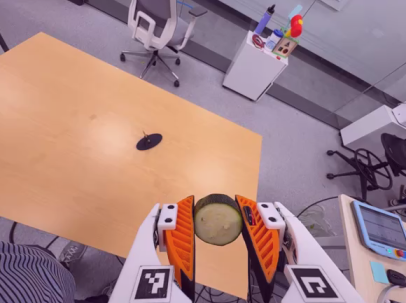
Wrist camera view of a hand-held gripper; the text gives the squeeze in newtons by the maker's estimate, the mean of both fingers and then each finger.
{"total": 9.2, "left": 8.2, "right": 10.1}